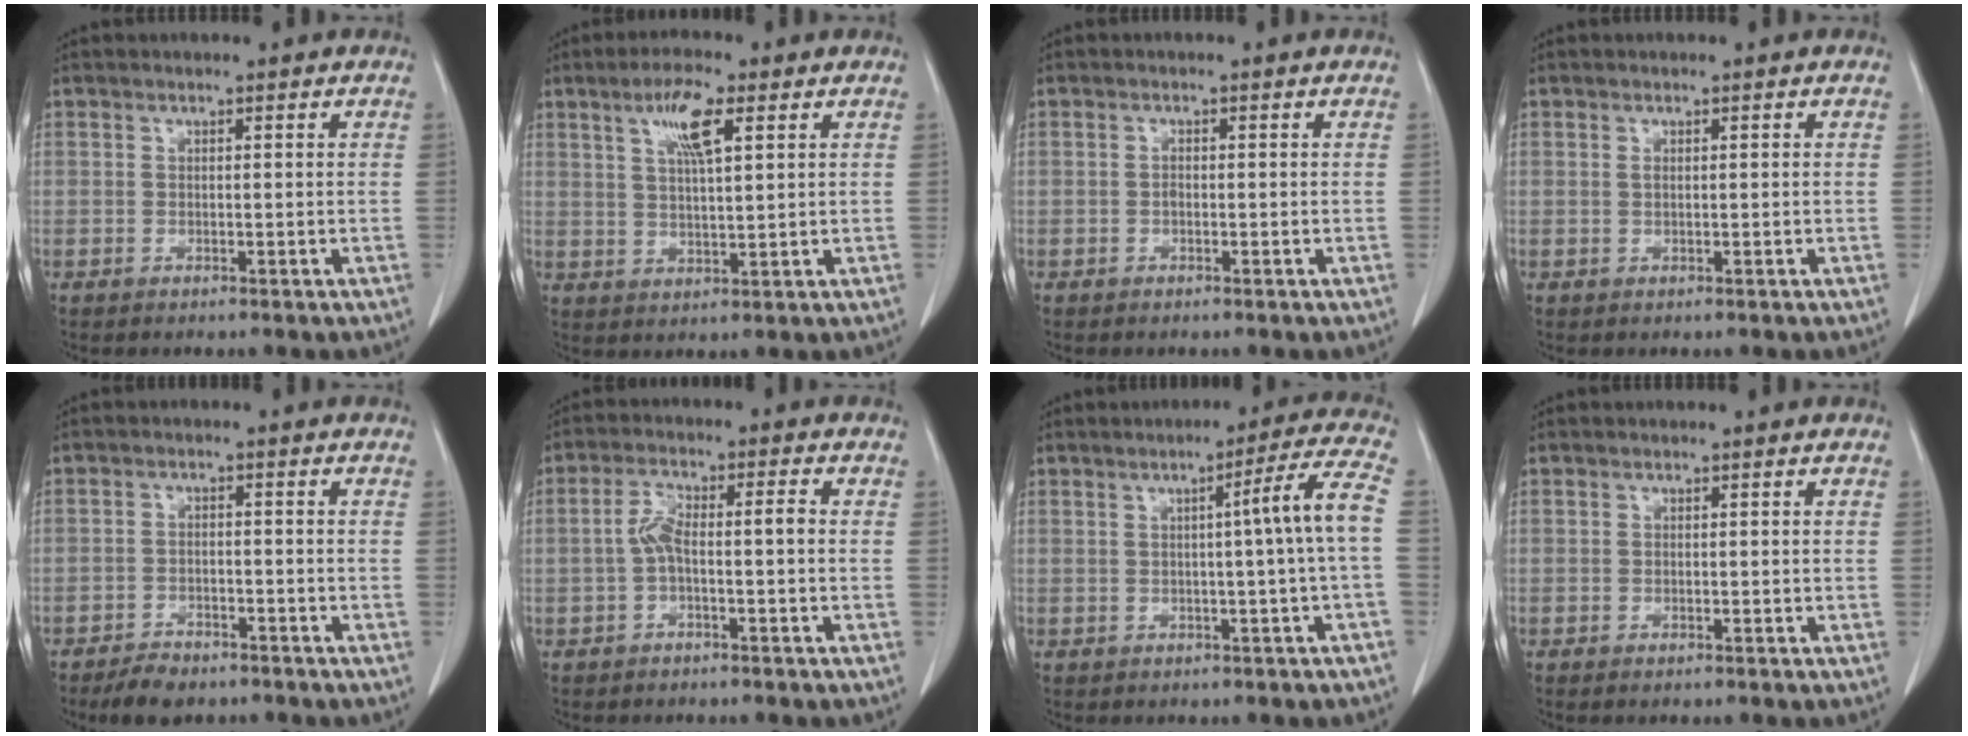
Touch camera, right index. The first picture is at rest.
{"total": 7.1, "force": [3.2, 1.6, 6.1], "torque": [-0.116, 0.006, 0.060]}
{"total": 1.0, "force": [-0.3, 0.6, 0.8], "torque": [-0.017, 0.003, -0.006]}
{"total": 0.8, "force": [0.2, 0.4, 0.7], "torque": [-0.019, 0.004, 0.004]}
{"total": 6.0, "force": [-4.8, 2.6, 2.4], "torque": [-0.044, -0.004, -0.079]}
{"total": 5.3, "force": [-0.7, 1.6, 5.0], "torque": [-0.105, 0.028, -0.013]}
{"total": 8.5, "force": [0.0, -1.3, 8.4], "torque": [-0.113, 0.013, 0.001]}
{"total": 0.8, "force": [-0.5, 0.4, 0.6], "torque": [-0.017, -0.003, -0.005]}